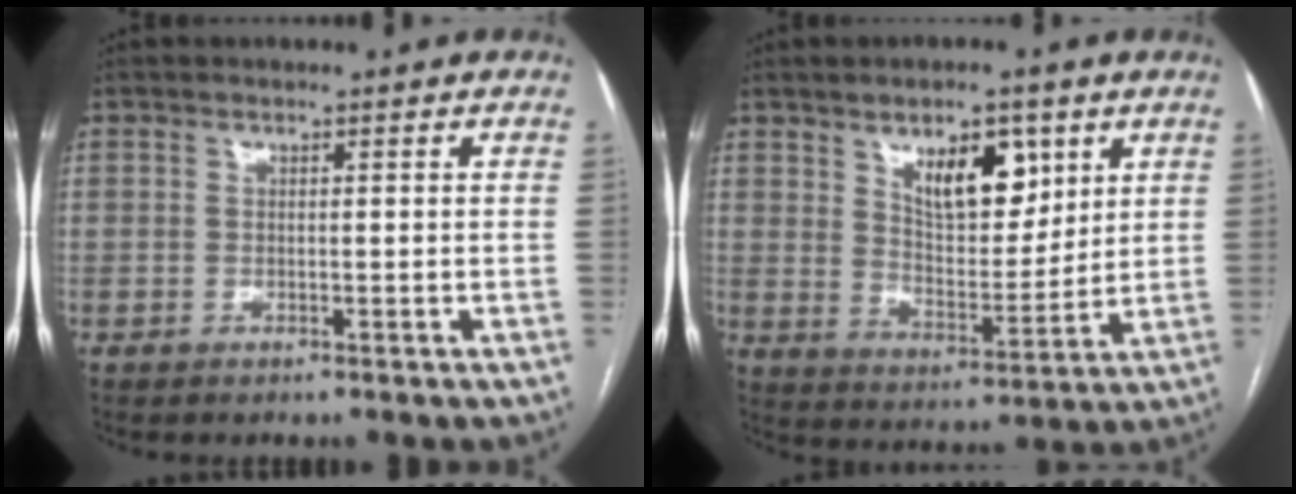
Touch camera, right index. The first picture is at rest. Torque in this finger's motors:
{"motor_torque": [0.40, 0.31, 0.38, 0.10]}